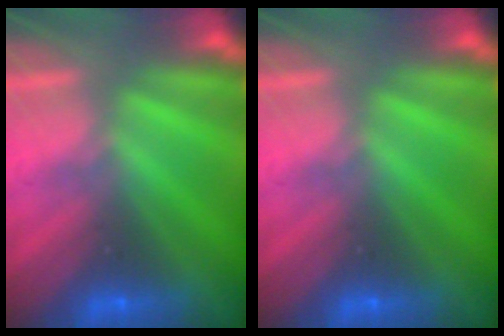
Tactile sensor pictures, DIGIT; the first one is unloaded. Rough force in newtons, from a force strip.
{"total": 0.0}